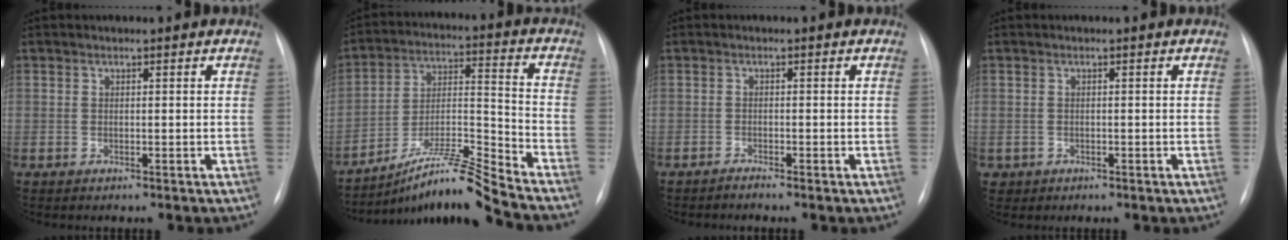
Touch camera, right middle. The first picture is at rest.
{"total": 12.6, "force": [-11.3, -2.6, 5.0], "torque": [-0.087, 0.007, -0.202]}
{"total": 0.8, "force": [-0.7, -0.2, 0.1], "torque": [-0.002, -0.001, -0.015]}
{"total": 1.0, "force": [-0.4, 1.0, 0.1], "torque": [-0.003, 0.005, -0.002]}